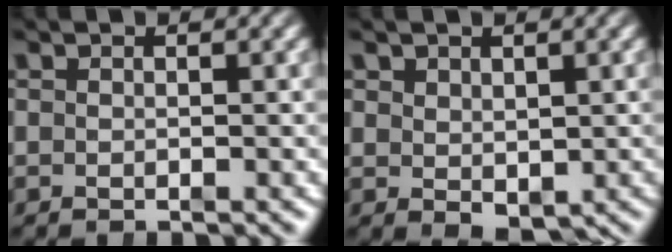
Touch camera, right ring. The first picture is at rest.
{"total": 2.1, "force": [-0.2, 1.0, 1.9], "torque": [-0.013, -0.020, 0.018]}